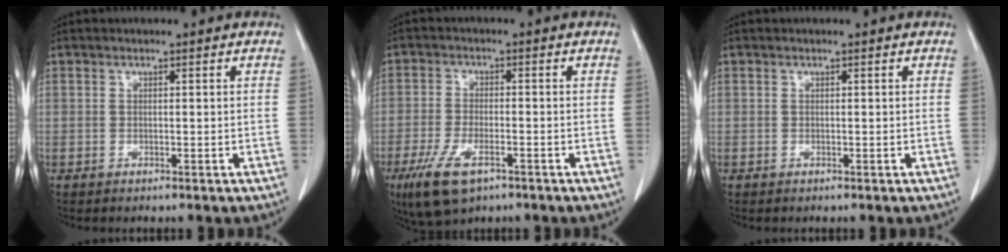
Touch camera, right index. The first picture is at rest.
{"total": 7.9, "force": [-4.5, 2.9, 5.8], "torque": [-0.117, -0.016, -0.075]}
{"total": 0.0}